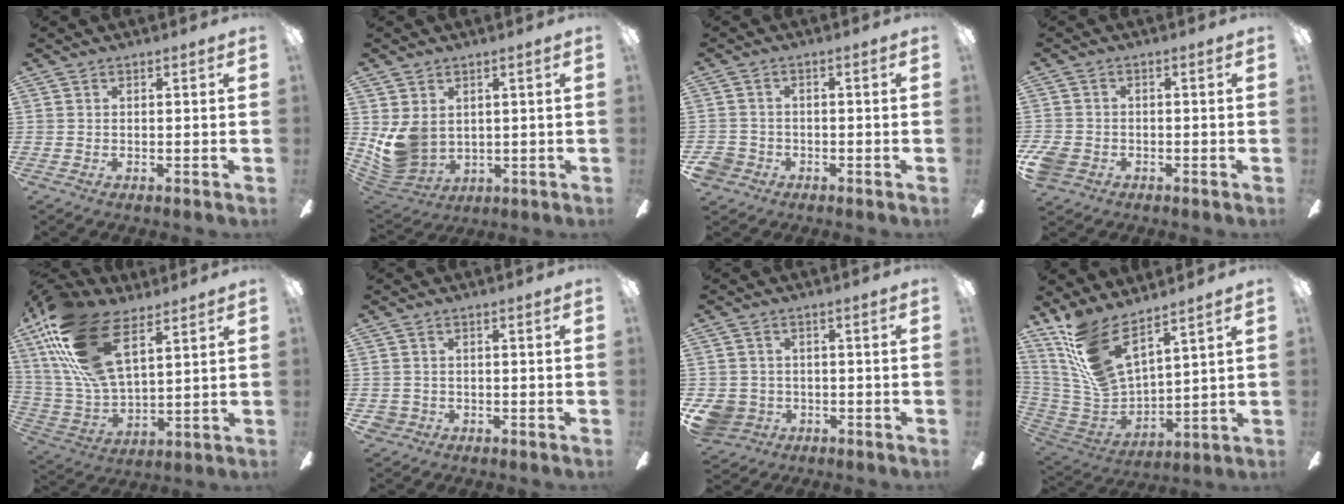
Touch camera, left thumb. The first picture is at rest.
{"total": 8.8, "force": [1.3, 7.4, 4.7], "torque": [-0.125, -0.011, 0.028]}
{"total": 4.1, "force": [-2.3, 3.3, 0.8], "torque": [-0.032, 0.009, -0.046]}
{"total": 4.5, "force": [-2.3, 3.3, 2.2], "torque": [-0.058, 0.008, -0.046]}
{"total": 23.5, "force": [12.2, 10.8, 16.9], "torque": [-0.354, -0.036, 0.217]}
{"total": 2.1, "force": [-0.8, 1.9, 0.3], "torque": [-0.007, 0.003, -0.017]}
{"total": 6.4, "force": [-2.1, 5.6, 2.1], "torque": [-0.073, 0.016, -0.040]}
{"total": 15.1, "force": [10.8, 5.3, 9.1], "torque": [-0.227, -0.069, 0.199]}